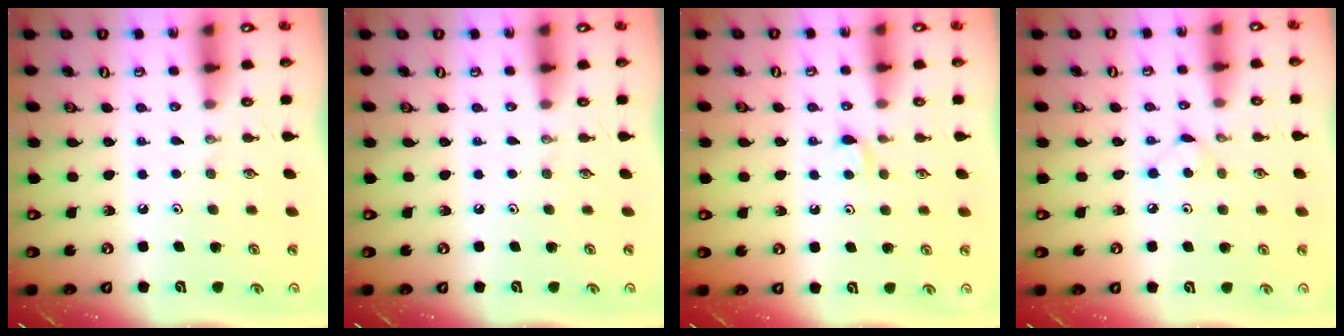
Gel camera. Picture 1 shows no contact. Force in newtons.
{"total": 0.0}
{"total": 3.9, "press": 3.9, "slide": 0.6}
{"total": 3.4, "press": 3.4, "slide": 0.4}